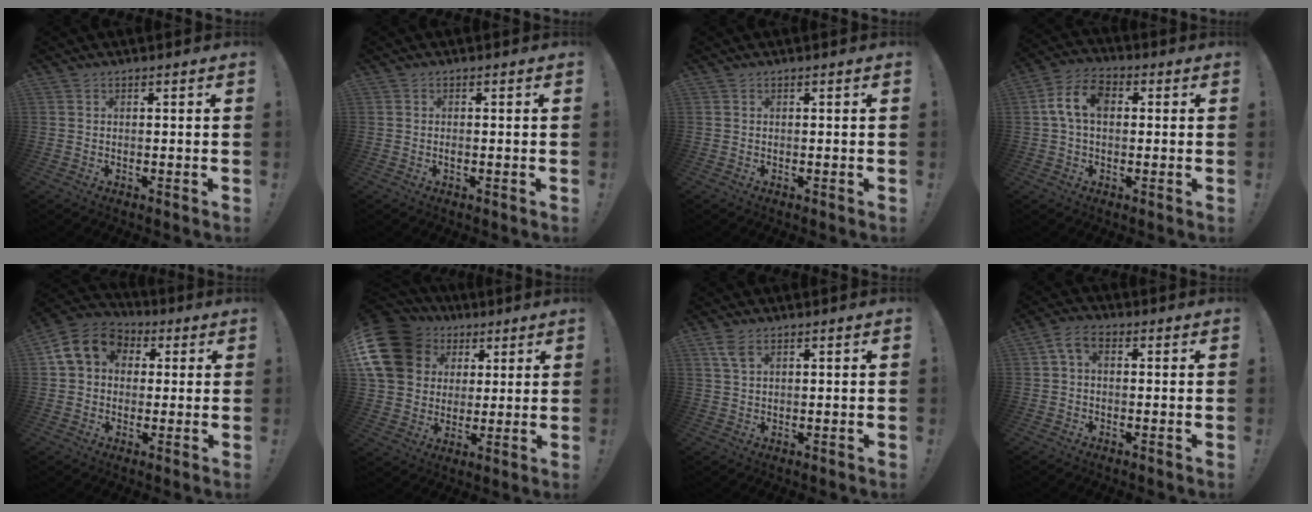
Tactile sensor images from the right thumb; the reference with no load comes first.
{"total": 0.6, "force": [-0.3, 0.3, 0.5], "torque": [-0.011, 0.002, -0.005]}
{"total": 0.0}
{"total": 9.6, "force": [1.3, 6.3, 7.1], "torque": [-0.134, 0.012, 0.026]}
{"total": 12.8, "force": [3.5, 10.5, 6.5], "torque": [-0.094, 0.004, 0.073]}
{"total": 18.9, "force": [7.2, 14.9, 9.1], "torque": [-0.169, -0.024, 0.149]}
{"total": 4.4, "force": [2.5, 1.9, 3.1], "torque": [-0.064, -0.006, 0.047]}
{"total": 4.9, "force": [1.0, 3.0, 3.7], "torque": [-0.065, 0.005, 0.021]}